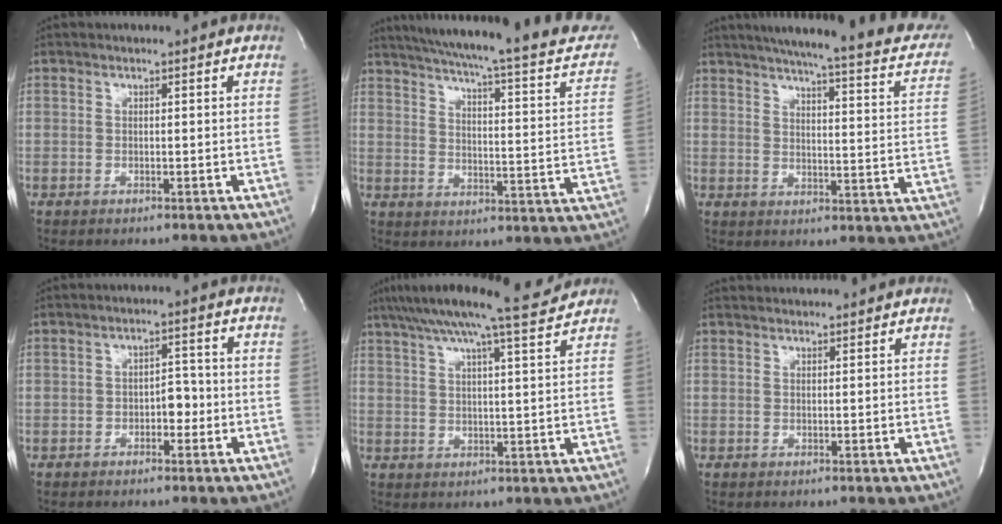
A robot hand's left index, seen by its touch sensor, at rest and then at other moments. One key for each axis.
{"total": 26.9, "fx": 22.6, "fy": 3.4, "fz": 14.1, "tx": -0.206, "ty": -0.035, "tz": 0.274}
{"total": 24.6, "fx": 20.4, "fy": 3.5, "fz": 13.4, "tx": -0.186, "ty": -0.024, "tz": 0.234}
{"total": 2.9, "fx": -1.1, "fy": 1.6, "fz": 2.1, "tx": -0.025, "ty": 0.007, "tz": -0.017}
{"total": 12.5, "fx": 11.1, "fy": -0.6, "fz": 5.7, "tx": -0.099, "ty": 0.005, "tz": 0.159}
{"total": 6.4, "fx": 6.2, "fy": 1.0, "fz": 1.3, "tx": -0.018, "ty": 0.034, "tz": 0.075}